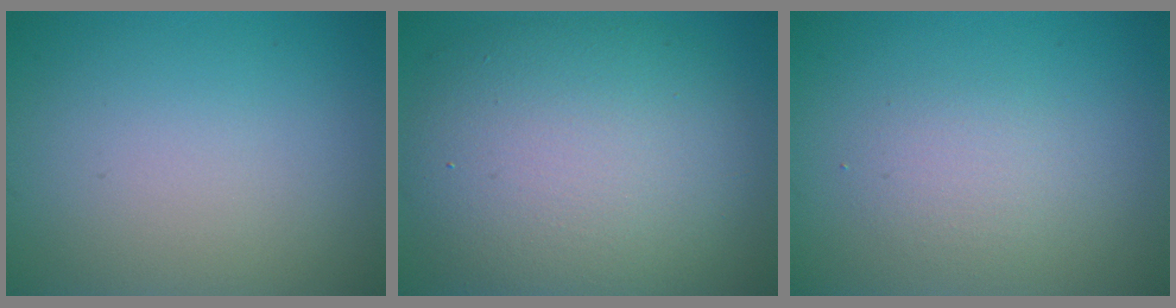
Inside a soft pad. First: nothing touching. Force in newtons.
{"total": 10.4, "press": 10.4, "slide": 0.8}
{"total": 1.8, "press": 1.8, "slide": 0.1}